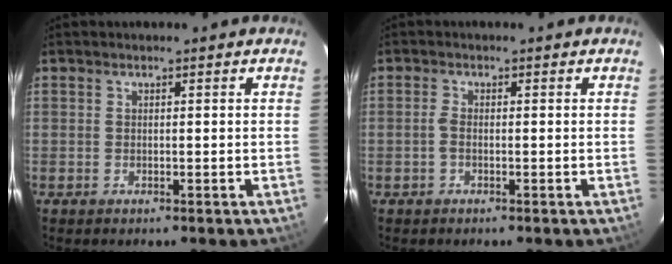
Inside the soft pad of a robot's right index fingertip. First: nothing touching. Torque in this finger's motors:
{"motor_torque": [0.39, -0.17, 0.25, 0.05]}